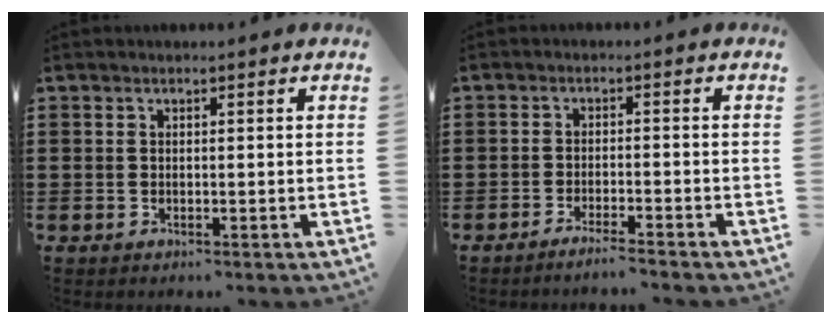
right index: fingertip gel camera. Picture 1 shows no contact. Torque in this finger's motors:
{"motor_torque": [0.29, 0.42, -0.68, -0.04]}